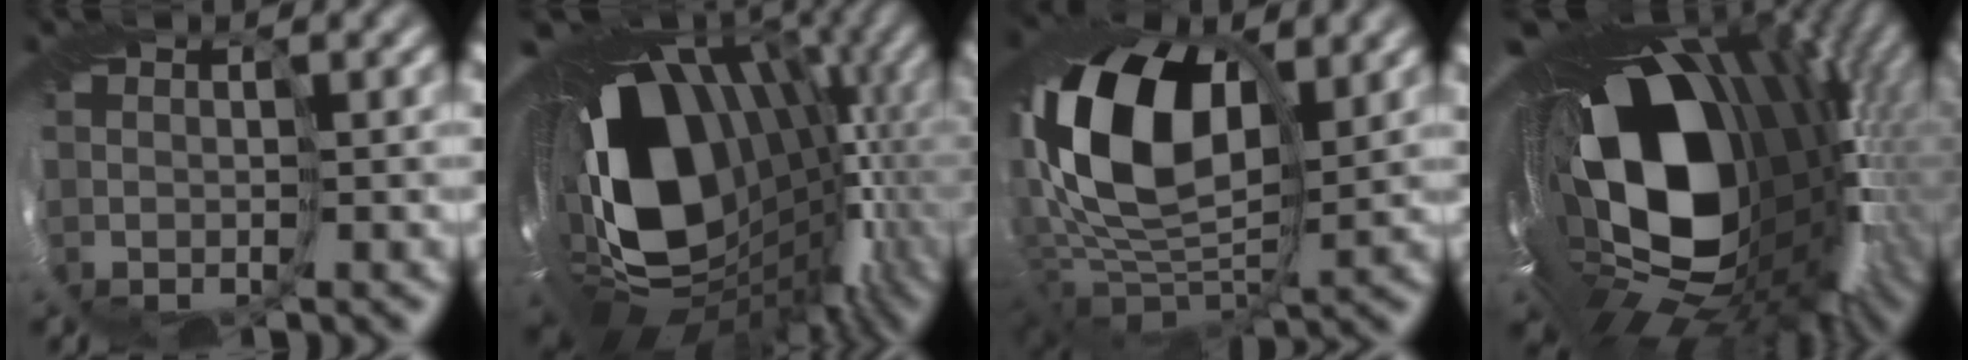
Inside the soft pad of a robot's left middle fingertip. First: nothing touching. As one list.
[{"total": 20.1, "force": [0.0, 13.2, 15.2], "torque": [-0.278, -0.025, 0.002]}, {"total": 16.1, "force": [2.5, 10.1, 12.3], "torque": [-0.261, 0.009, 0.038]}, {"total": 21.3, "force": [0.4, 12.6, 17.1], "torque": [-0.289, -0.032, -0.001]}]